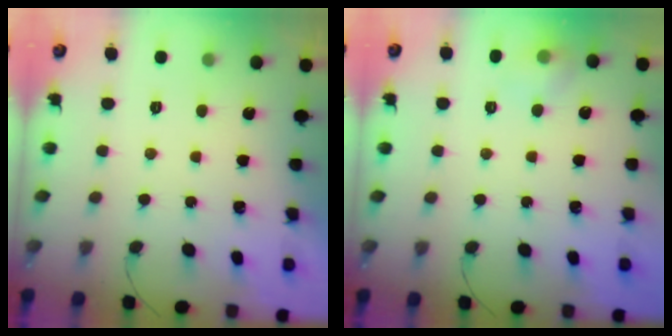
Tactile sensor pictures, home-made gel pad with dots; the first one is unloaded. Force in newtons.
{"total": 6.7, "press": 6.6, "slide": 1.4}